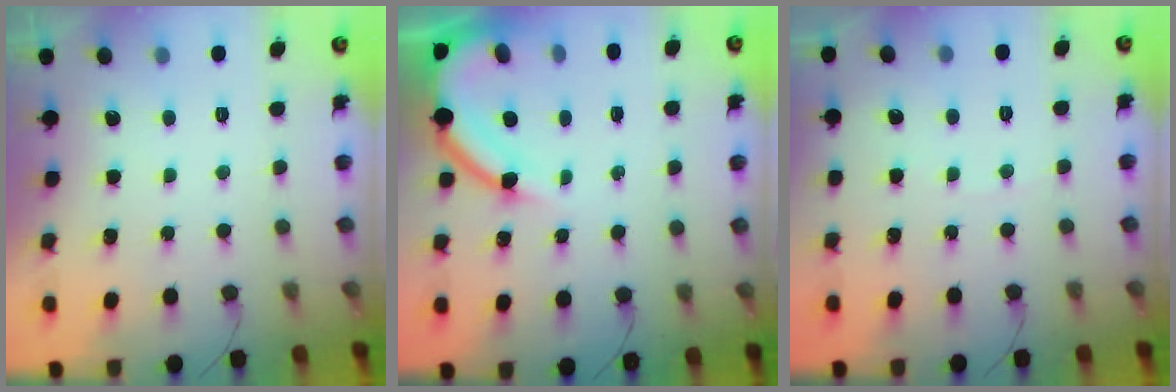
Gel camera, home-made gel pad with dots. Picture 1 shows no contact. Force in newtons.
{"total": 11.2, "press": 11.1, "slide": 1.2}
{"total": 1.6, "press": 1.6, "slide": 0.2}